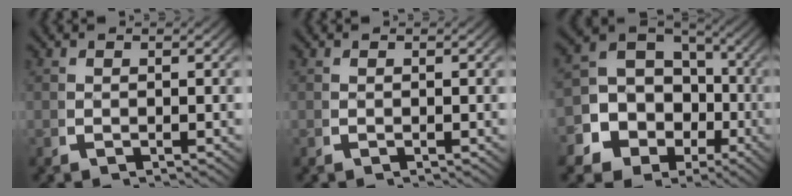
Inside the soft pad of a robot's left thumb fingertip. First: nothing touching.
{"total": 0.0}
{"total": 12.4, "force": [-1.7, 10.7, 6.1], "torque": [-0.142, -0.039, -0.026]}